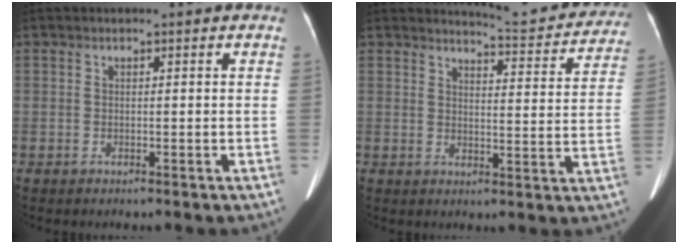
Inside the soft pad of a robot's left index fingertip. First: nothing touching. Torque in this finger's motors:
{"motor_torque": [0.36, -0.62, -0.02, 0.02]}